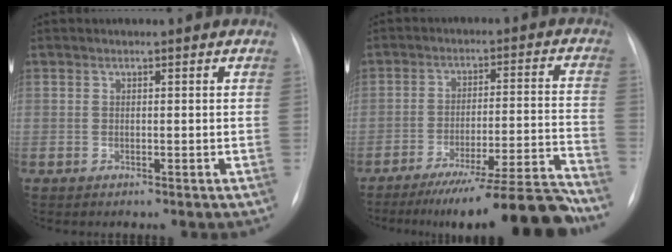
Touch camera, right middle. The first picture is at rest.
{"total": 17.7, "force": [-15.5, -1.5, 8.4], "torque": [-0.084, 0.004, -0.233]}